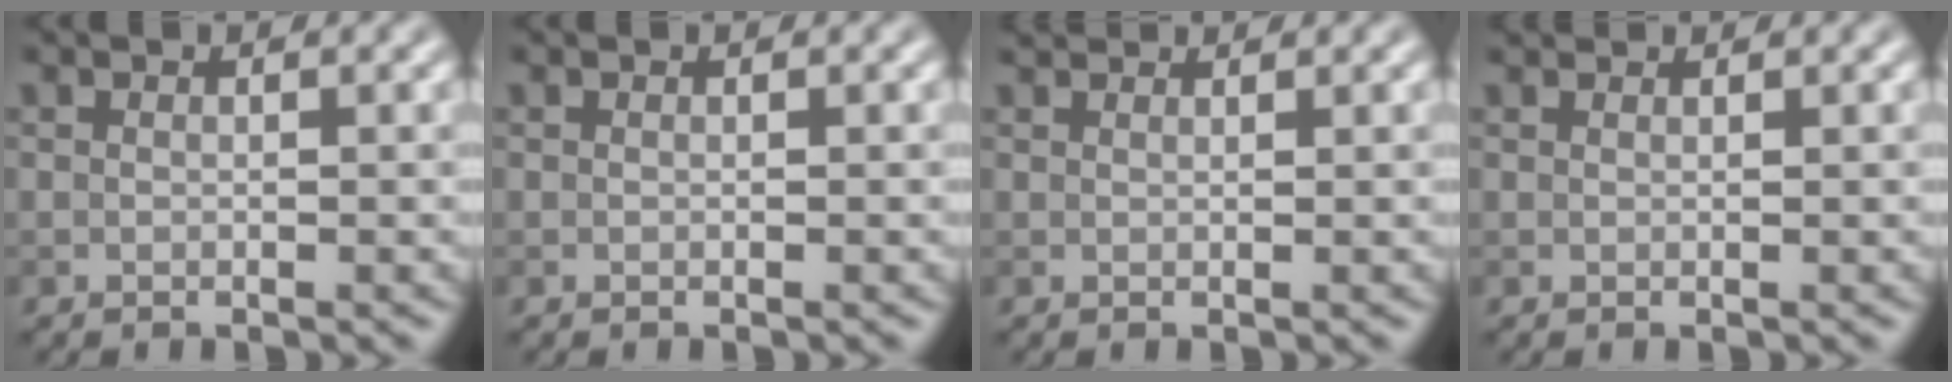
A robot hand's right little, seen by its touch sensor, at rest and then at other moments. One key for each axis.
{"total": 0.0}
{"total": 2.1, "fx": 2.0, "fy": 0.3, "fz": 0.6, "tx": -0.016, "ty": 0.002, "tz": 0.024}
{"total": 1.8, "fx": 1.7, "fy": 0.2, "fz": 0.5, "tx": -0.017, "ty": -0.002, "tz": 0.017}